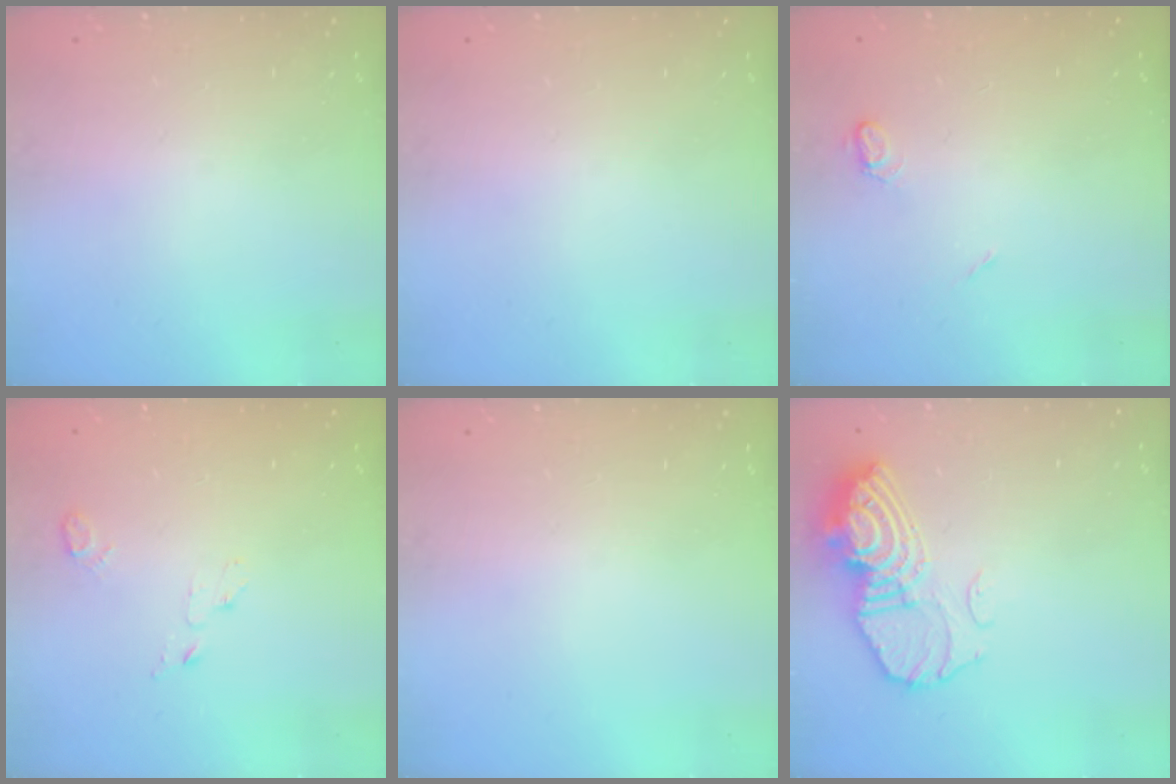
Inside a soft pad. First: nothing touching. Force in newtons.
{"total": 0.0}
{"total": 5.3, "press": 5.3, "slide": 0.6}
{"total": 3.5, "press": 3.4, "slide": 0.3}
{"total": 0.0}
{"total": 14.3, "press": 14.2, "slide": 1.4}